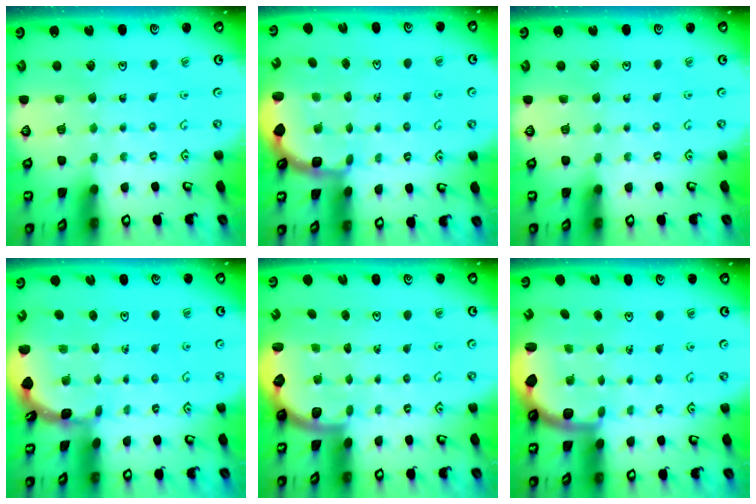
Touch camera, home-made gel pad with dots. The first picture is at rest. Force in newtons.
{"total": 2.9, "press": 2.0, "slide": 2.1}
{"total": 0.0}
{"total": 1.6, "press": 1.6, "slide": 0.1}
{"total": 2.2, "press": 2.0, "slide": 0.8}
{"total": 2.2, "press": 1.7, "slide": 1.4}